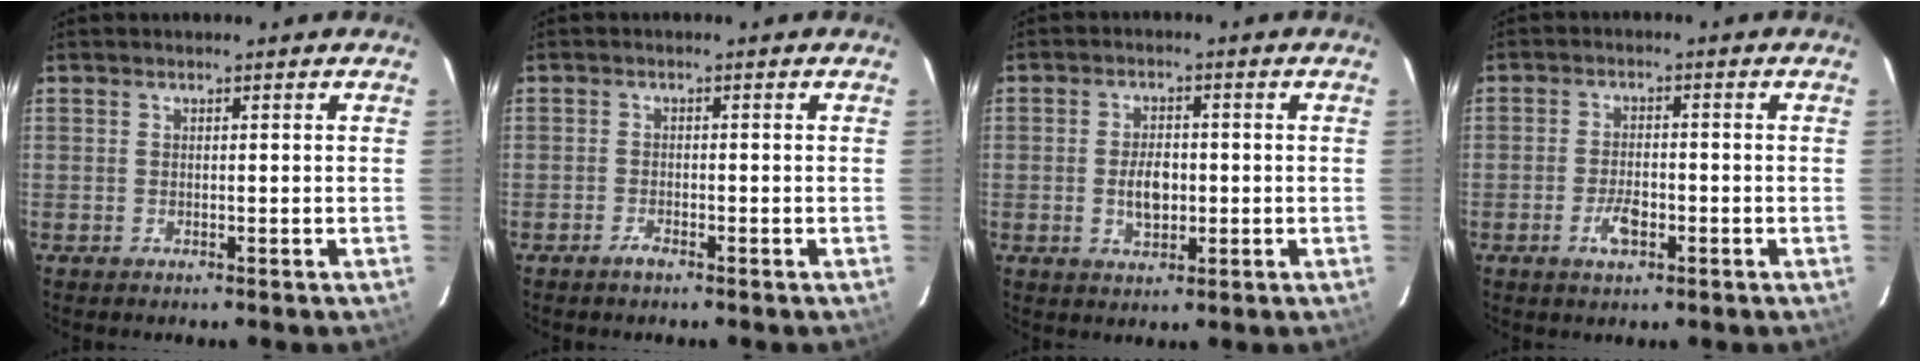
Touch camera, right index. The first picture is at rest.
{"total": 1.6, "force": [-1.3, 0.5, 0.7], "torque": [-0.017, -0.001, -0.028]}
{"total": 5.2, "force": [-0.7, 3.1, 4.2], "torque": [-0.078, 0.000, -0.009]}
{"total": 4.6, "force": [-2.0, 2.1, 3.5], "torque": [-0.071, -0.002, -0.034]}